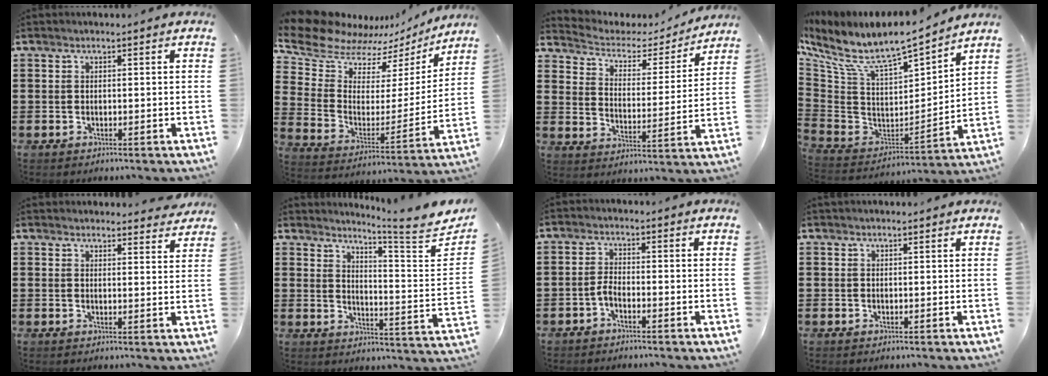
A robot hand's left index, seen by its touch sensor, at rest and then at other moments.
{"total": 10.2, "force": [8.9, 4.1, 2.8], "torque": [-0.098, -0.059, 0.155]}
{"total": 3.1, "force": [2.5, 1.6, 0.8], "torque": [-0.036, -0.020, 0.033]}
{"total": 8.6, "force": [7.0, 2.2, 4.6], "torque": [-0.120, -0.061, 0.114]}
{"total": 3.0, "force": [2.9, 0.2, 0.2], "torque": [-0.005, -0.012, 0.054]}
{"total": 6.1, "force": [5.5, -0.7, 2.7], "torque": [-0.052, -0.064, 0.085]}
{"total": 2.1, "force": [-1.4, 0.5, 1.4], "torque": [-0.034, 0.002, -0.031]}
{"total": 0.6, "force": [0.6, 0.2, 0.1], "torque": [-0.004, 0.002, 0.011]}